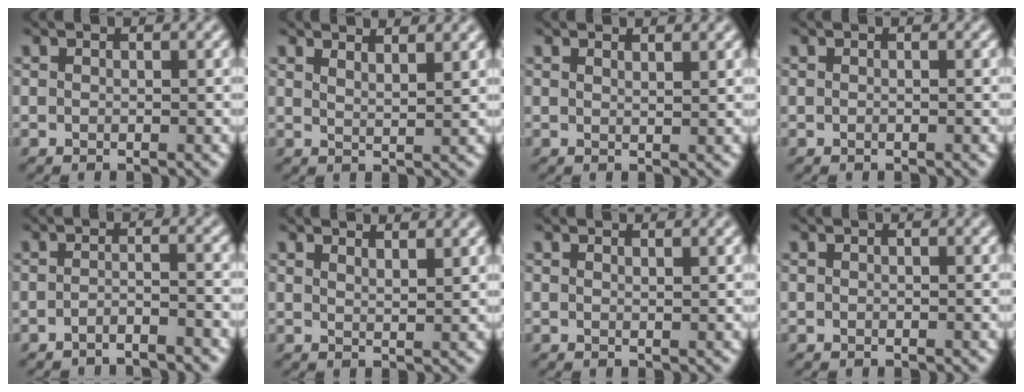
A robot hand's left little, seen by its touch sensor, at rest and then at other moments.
{"total": 2.2, "force": [1.9, 0.2, 1.2], "torque": [-0.012, 0.005, 0.031]}
{"total": 0.9, "force": [0.8, -0.1, 0.3], "torque": [-0.011, 0.001, 0.014]}
{"total": 0.0}
{"total": 2.0, "force": [-1.8, -0.1, 0.7], "torque": [-0.011, 0.006, -0.037]}
{"total": 1.8, "force": [1.7, 0.0, 0.8], "torque": [-0.011, 0.005, 0.029]}
{"total": 0.6, "force": [0.5, -0.2, 0.2], "torque": [-0.007, 0.001, 0.009]}
{"total": 0.0}